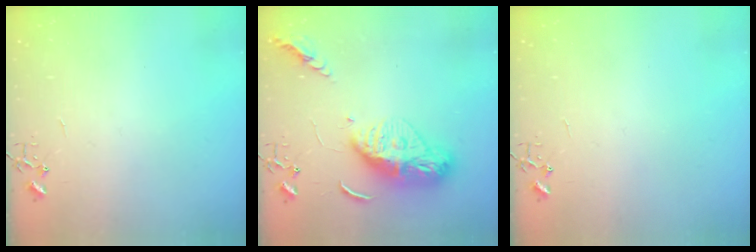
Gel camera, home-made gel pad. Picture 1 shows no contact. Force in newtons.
{"total": 15.4, "press": 15.3, "slide": 1.2}
{"total": 0.0}